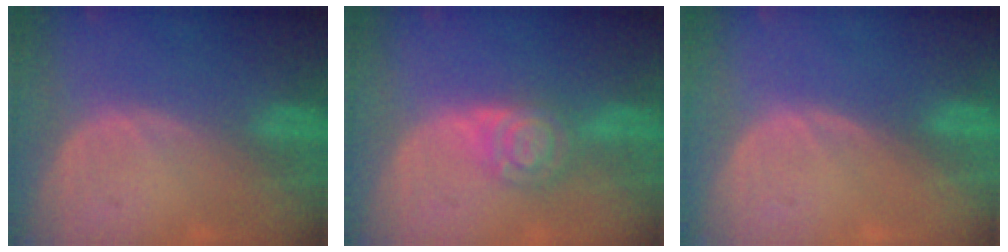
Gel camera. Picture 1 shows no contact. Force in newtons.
{"total": 5.7, "press": 5.6, "slide": 0.4}
{"total": 0.0}